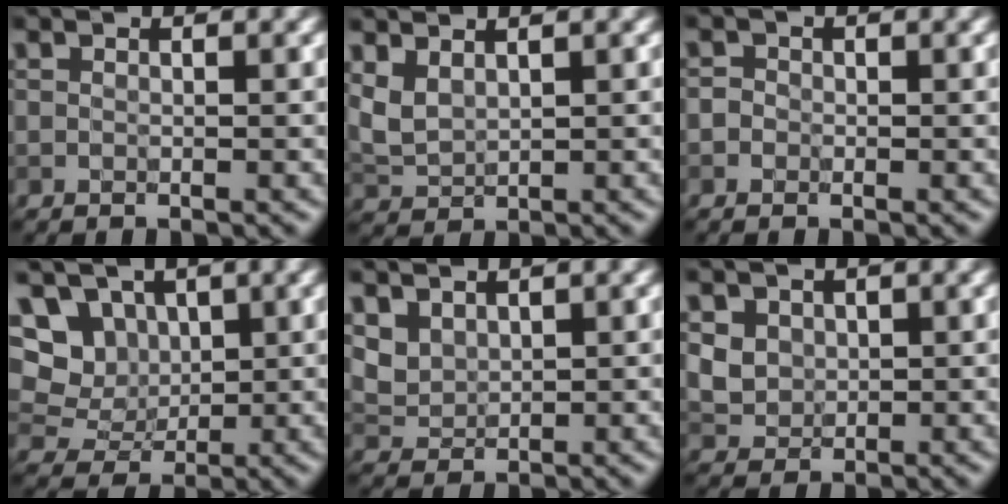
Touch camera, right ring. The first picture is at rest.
{"total": 2.3, "force": [1.3, 1.2, 1.5], "torque": [-0.040, 0.001, 0.032]}
{"total": 1.0, "force": [-0.2, 0.9, 0.3], "torque": [-0.001, -0.002, -0.011]}
{"total": 7.7, "force": [3.0, 6.0, 3.7], "torque": [-0.062, 0.013, 0.046]}
{"total": 2.4, "force": [1.5, 1.6, 1.0], "torque": [-0.028, -0.007, 0.041]}
{"total": 3.1, "force": [1.1, 2.6, 1.3], "torque": [-0.042, 0.001, 0.038]}